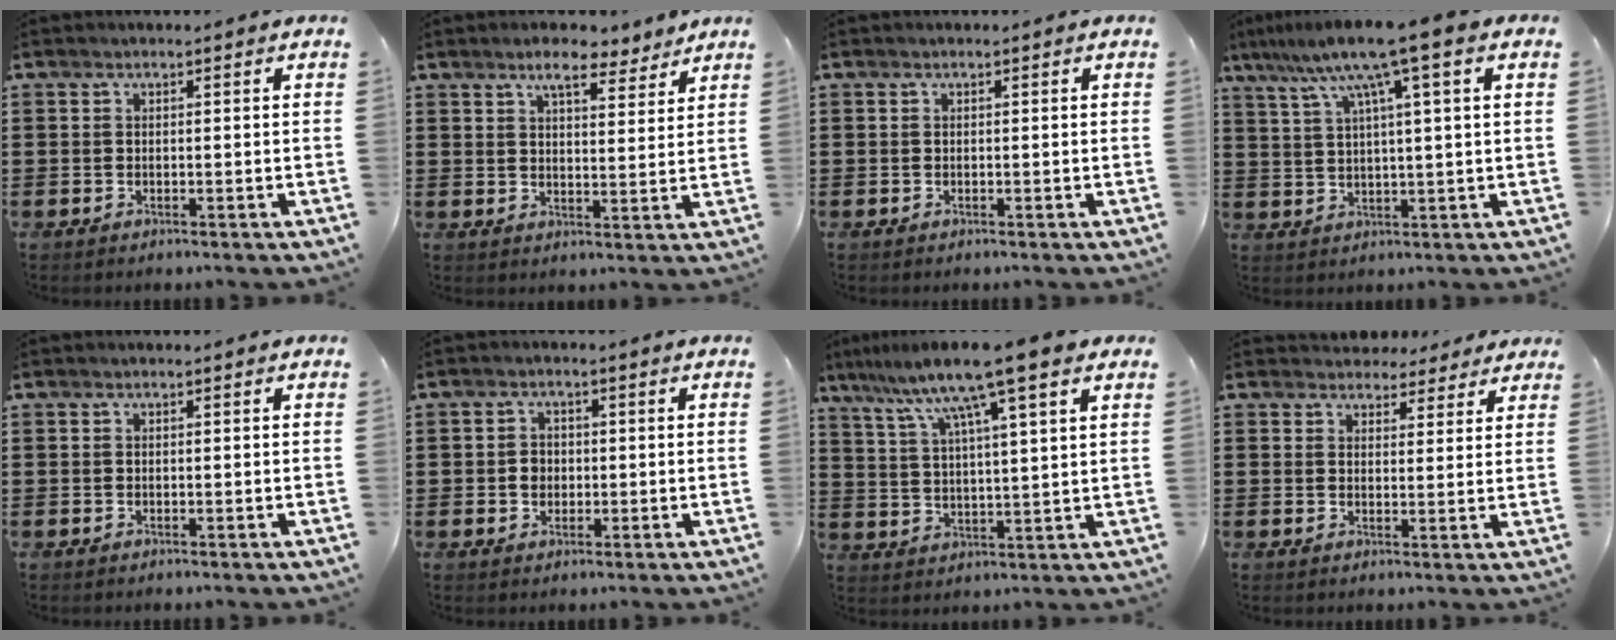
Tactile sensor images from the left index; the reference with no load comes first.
{"total": 6.2, "force": [5.2, 1.5, 2.9], "torque": [-0.055, -0.014, 0.092]}
{"total": 0.0}
{"total": 9.3, "force": [5.1, -0.1, 7.8], "torque": [-0.162, -0.011, 0.084]}
{"total": 0.0}
{"total": 2.3, "force": [-0.2, 2.1, 0.9], "torque": [-0.025, 0.006, -0.006]}
{"total": 10.3, "force": [7.5, -0.1, 7.0], "torque": [-0.159, -0.027, 0.122]}
{"total": 3.7, "force": [3.3, 1.6, 0.2], "torque": [-0.011, -0.006, 0.062]}